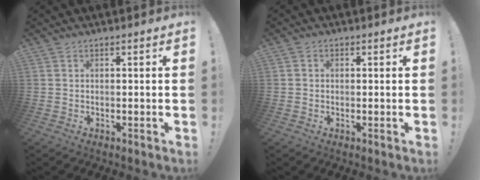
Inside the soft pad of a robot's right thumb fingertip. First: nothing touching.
{"total": 1.2, "force": [-0.2, 1.1, 0.5], "torque": [0.001, 0.001, -0.005]}